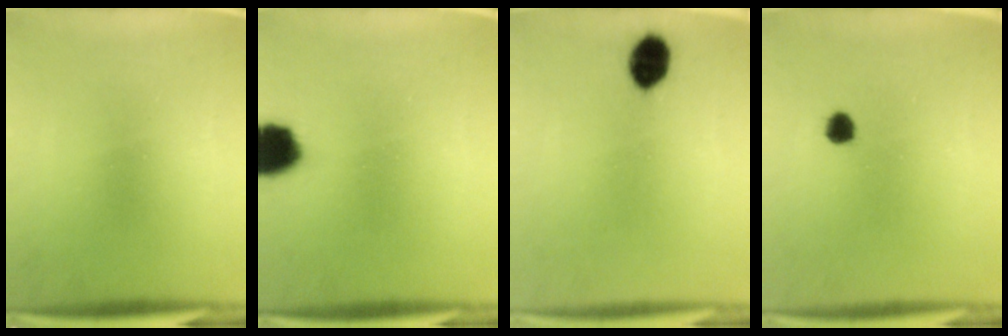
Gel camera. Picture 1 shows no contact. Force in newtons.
{"total": 9.8}
{"total": 6.5}
{"total": 2.4}